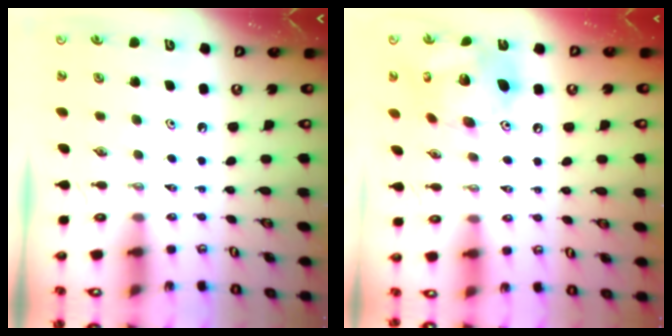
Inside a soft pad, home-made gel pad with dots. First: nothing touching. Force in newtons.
{"total": 16.1, "press": 16.0, "slide": 1.9}